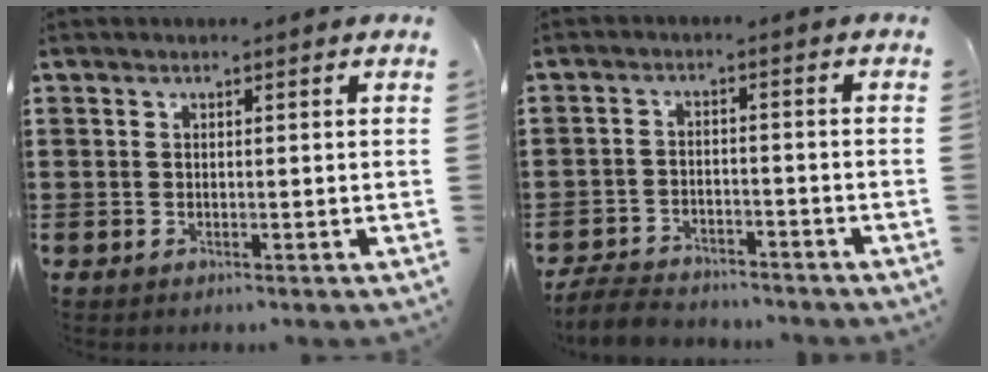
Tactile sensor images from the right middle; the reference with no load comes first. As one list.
[{"total": 5.0, "force": [-4.9, 0.9, 0.8], "torque": [-0.023, 0.004, -0.098]}]